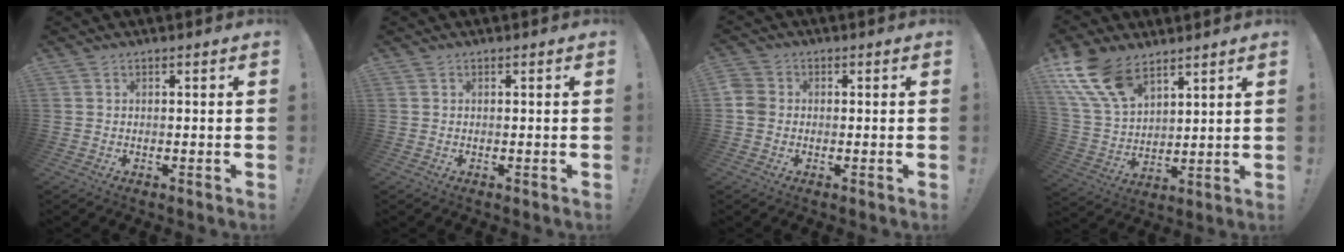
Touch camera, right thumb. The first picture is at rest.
{"total": 0.0}
{"total": 4.1, "force": [-0.6, 3.5, 2.0], "torque": [-0.038, 0.011, -0.009]}
{"total": 16.4, "force": [10.5, 8.9, 9.0], "torque": [-0.196, -0.055, 0.201]}